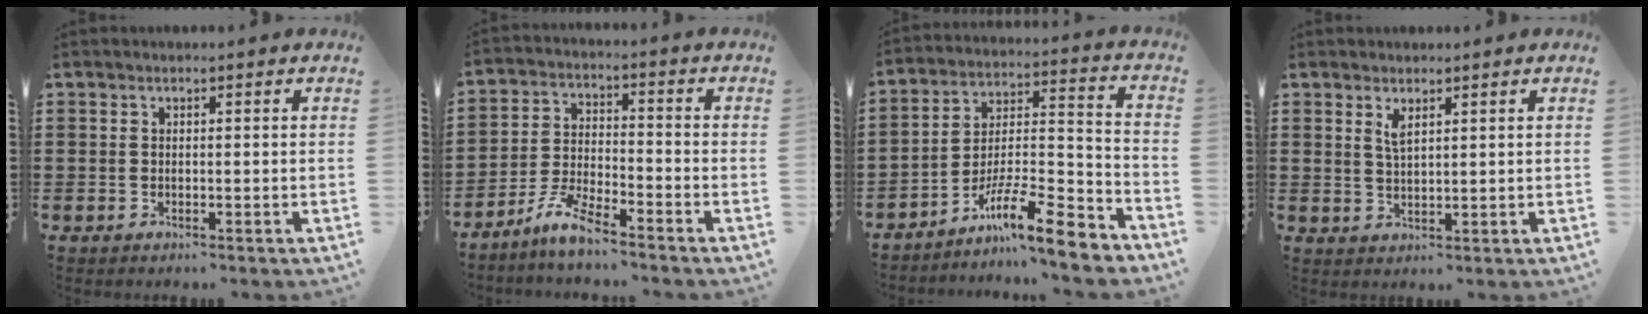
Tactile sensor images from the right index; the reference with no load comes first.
{"total": 6.1, "force": [-5.2, 0.4, 3.1], "torque": [-0.080, -0.008, -0.104]}
{"total": 12.2, "force": [-9.6, 1.4, 7.4], "torque": [-0.116, 0.018, -0.179]}
{"total": 2.3, "force": [1.4, 0.5, 1.7], "torque": [-0.037, 0.000, 0.026]}